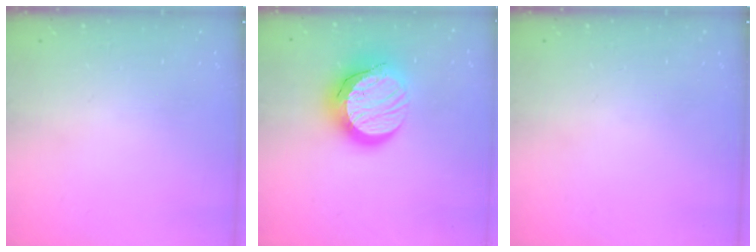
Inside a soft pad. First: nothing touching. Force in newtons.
{"total": 16.3, "press": 16.2, "slide": 1.1}
{"total": 0.0}